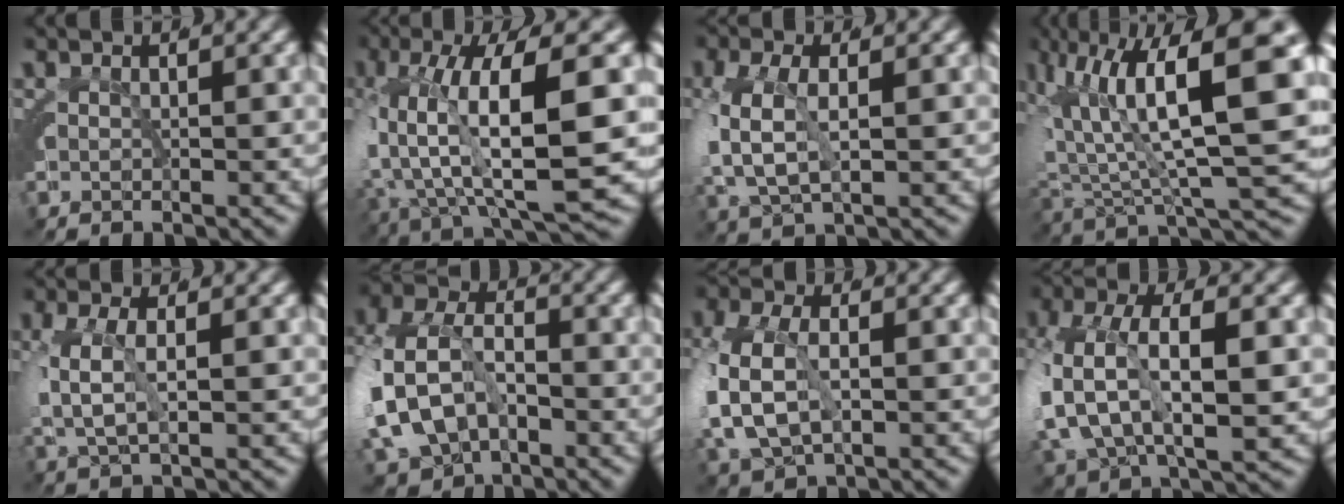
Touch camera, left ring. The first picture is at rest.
{"total": 11.6, "force": [-1.0, 6.2, 9.7], "torque": [-0.168, -0.015, -0.008]}
{"total": 3.5, "force": [-0.9, 2.7, 2.0], "torque": [-0.080, -0.016, -0.007]}
{"total": 13.6, "force": [2.1, 7.5, 11.1], "torque": [-0.167, 0.010, 0.031]}
{"total": 2.0, "force": [-0.5, 1.3, 1.4], "torque": [-0.050, -0.010, -0.002]}
{"total": 9.0, "force": [-3.0, 7.7, 3.7], "torque": [-0.103, -0.036, -0.047]}
{"total": 5.5, "force": [-1.4, 4.6, 2.8], "torque": [-0.103, -0.015, -0.016]}
{"total": 8.2, "force": [-1.5, 6.2, 5.1], "torque": [-0.151, -0.024, -0.021]}